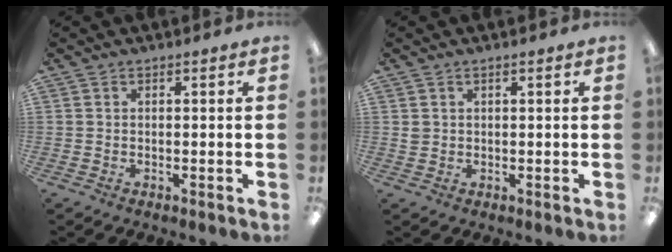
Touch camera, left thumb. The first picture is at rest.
{"total": 1.2, "force": [0.4, 1.0, 0.4], "torque": [-0.010, 0.005, 0.007]}